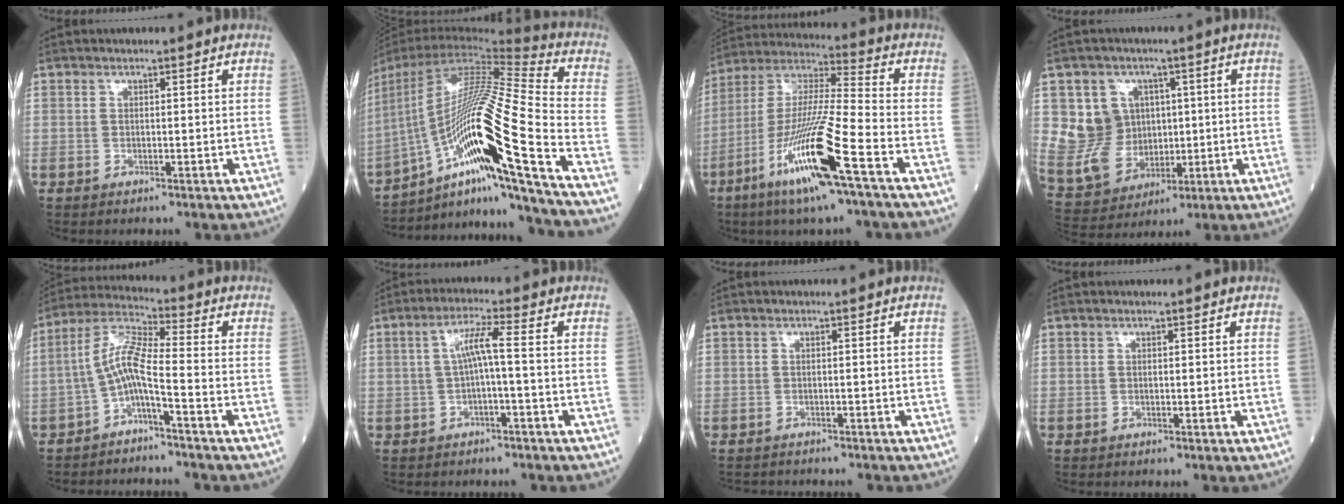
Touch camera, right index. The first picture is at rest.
{"total": 24.2, "force": [-11.7, -0.8, 21.2], "torque": [-0.386, -0.010, -0.207]}
{"total": 17.2, "force": [-8.1, -0.1, 15.1], "torque": [-0.312, -0.030, -0.158]}
{"total": 10.3, "force": [2.2, 9.5, 3.4], "torque": [-0.083, 0.025, 0.060]}
{"total": 6.5, "force": [-2.9, 0.5, 5.8], "torque": [-0.121, 0.021, -0.060]}
{"total": 4.3, "force": [-0.2, 0.0, 4.3], "torque": [-0.080, 0.019, -0.001]}
{"total": 4.4, "force": [-4.2, 1.0, 1.1], "torque": [-0.011, -0.006, -0.058]}
{"total": 0.0}